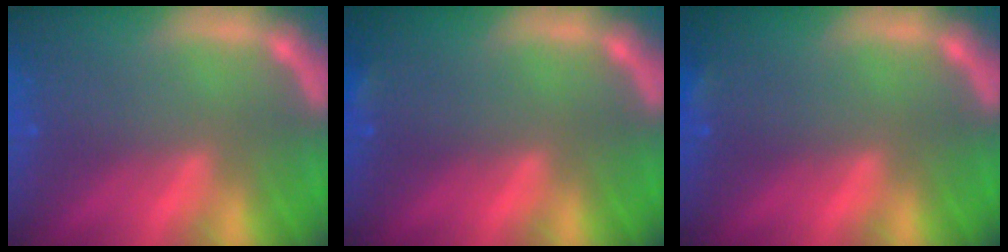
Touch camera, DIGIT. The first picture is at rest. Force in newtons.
{"total": 0.9}
{"total": 0.9}